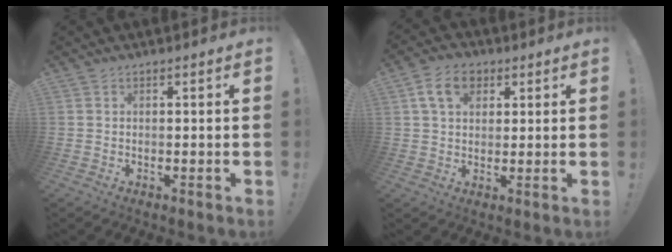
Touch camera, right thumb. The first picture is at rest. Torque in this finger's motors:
{"motor_torque": [0.62, 1.61, 0.56, 0.22, 0.10]}